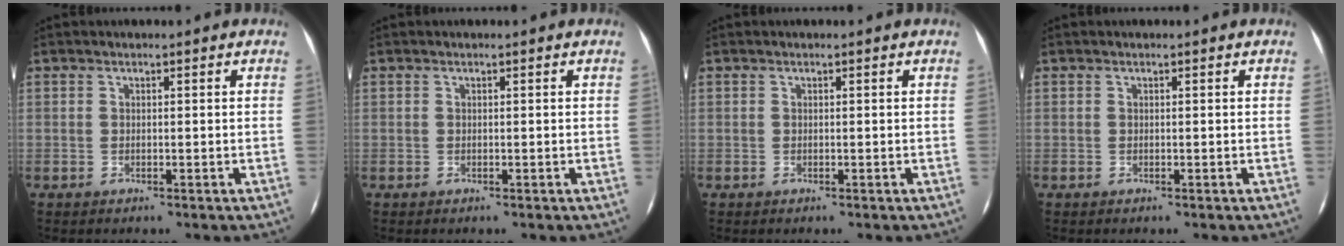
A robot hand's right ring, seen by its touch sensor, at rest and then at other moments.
{"total": 0.0}
{"total": 0.0}
{"total": 0.0}